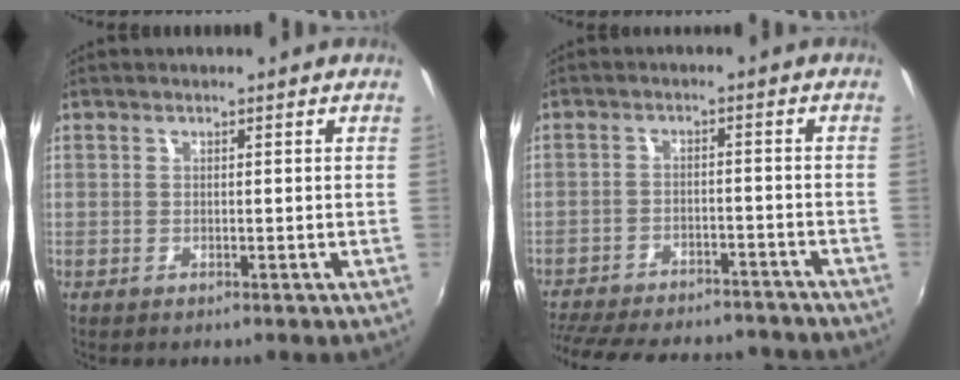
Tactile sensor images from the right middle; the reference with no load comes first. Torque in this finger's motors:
{"motor_torque": [1.00, -1.14, 0.57, 0.21]}